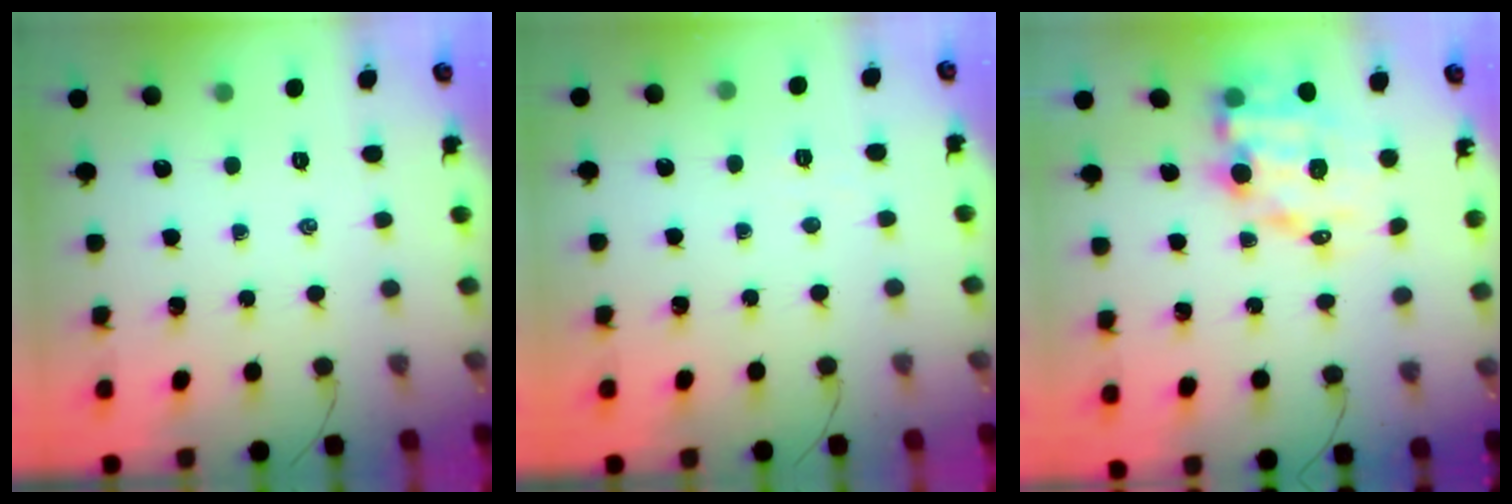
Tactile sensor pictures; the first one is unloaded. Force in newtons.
{"total": 1.9, "press": 1.8, "slide": 0.6}
{"total": 10.8, "press": 10.4, "slide": 3.0}